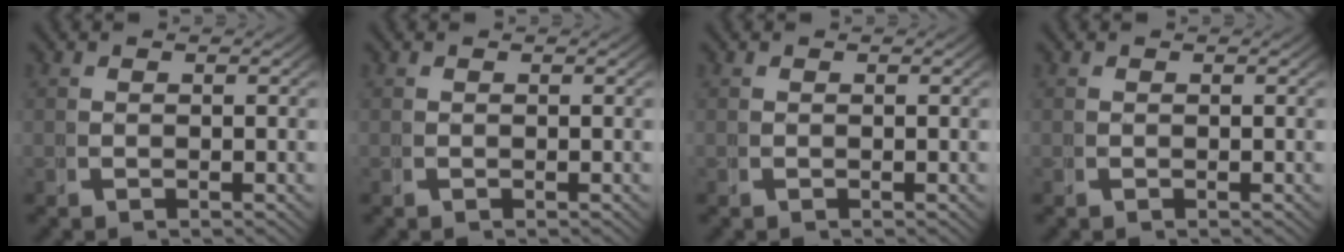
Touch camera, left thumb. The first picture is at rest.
{"total": 0.0}
{"total": 0.0}
{"total": 0.0}